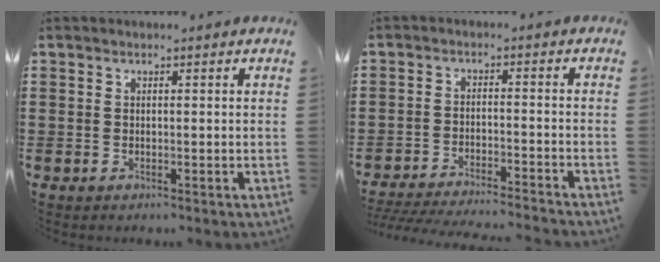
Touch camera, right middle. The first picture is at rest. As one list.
[{"total": 4.3, "force": [-4.2, -0.2, 0.9], "torque": [-0.021, -0.007, -0.087]}]